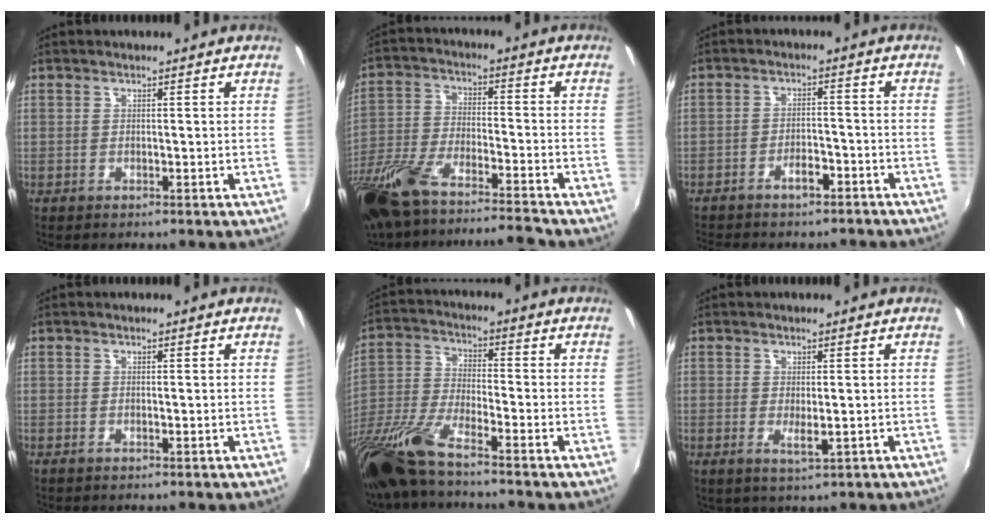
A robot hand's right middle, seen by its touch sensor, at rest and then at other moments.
{"total": 18.0, "force": [-15.2, 2.2, 9.4], "torque": [-0.210, -0.044, -0.279]}
{"total": 5.9, "force": [-4.9, 2.1, 2.6], "torque": [-0.059, 0.006, -0.069]}
{"total": 0.0}
{"total": 13.7, "force": [-10.6, 1.5, 8.5], "torque": [-0.189, -0.033, -0.212]}
{"total": 2.3, "force": [-0.4, 0.8, 2.1], "torque": [-0.035, -0.007, -0.002]}